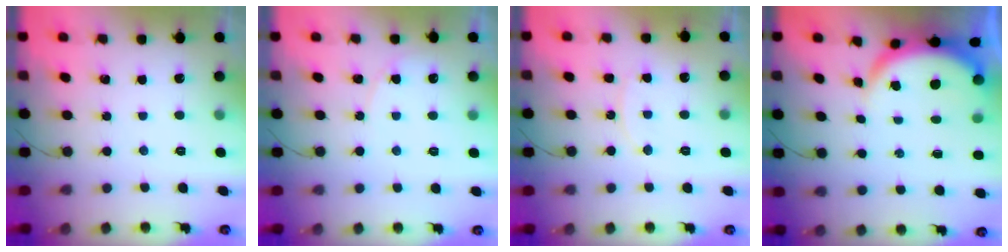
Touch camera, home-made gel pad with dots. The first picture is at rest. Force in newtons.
{"total": 5.1, "press": 5.1, "slide": 0.3}
{"total": 7.2, "press": 7.2, "slide": 0.4}
{"total": 5.6, "press": 5.5, "slide": 1.3}